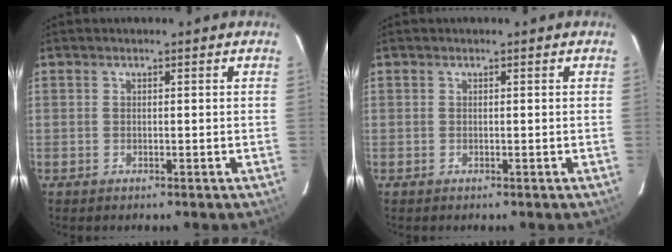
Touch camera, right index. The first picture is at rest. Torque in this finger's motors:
{"motor_torque": [-0.01, -0.01, 0.00, 0.00]}